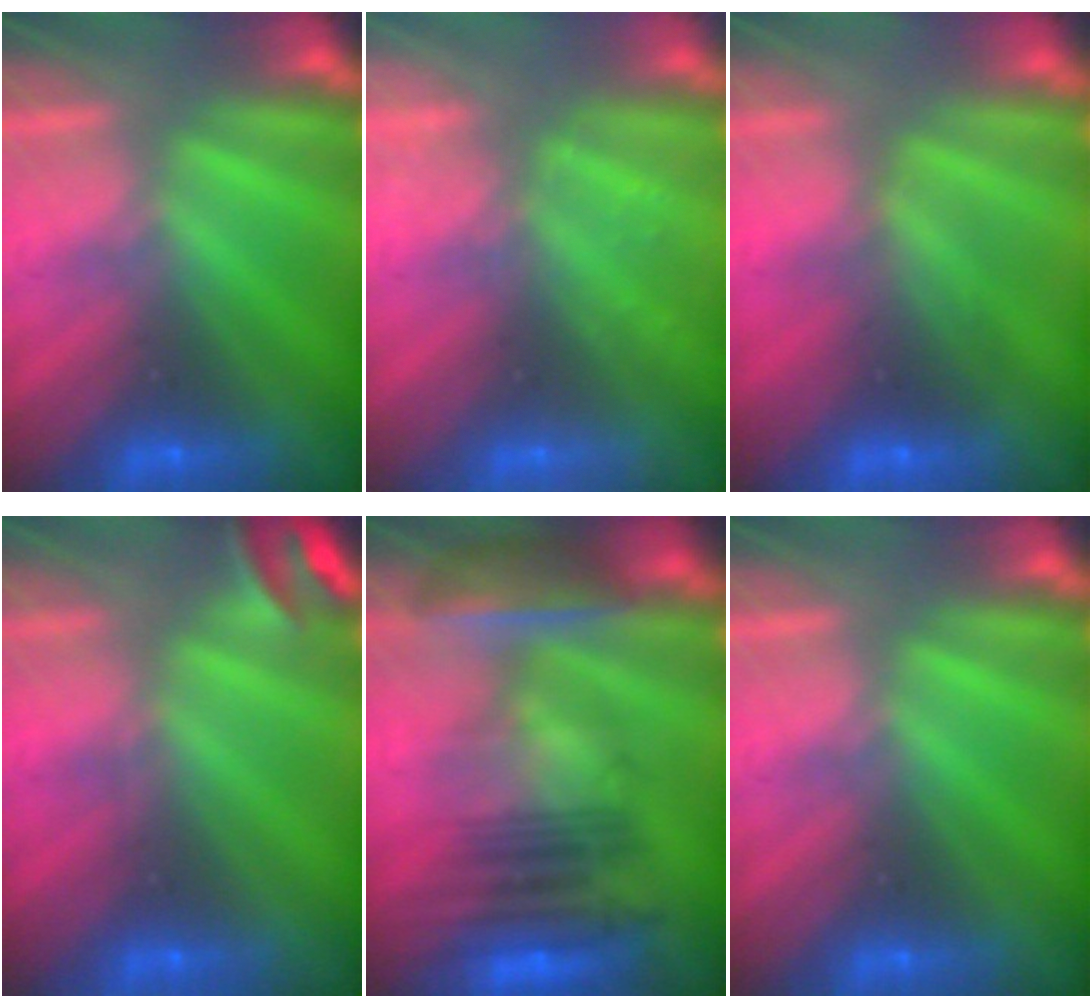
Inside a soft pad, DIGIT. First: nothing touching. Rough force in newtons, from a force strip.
{"total": 2.3}
{"total": 2.5}
{"total": 2.8}
{"total": 7.3}
{"total": 0.0}